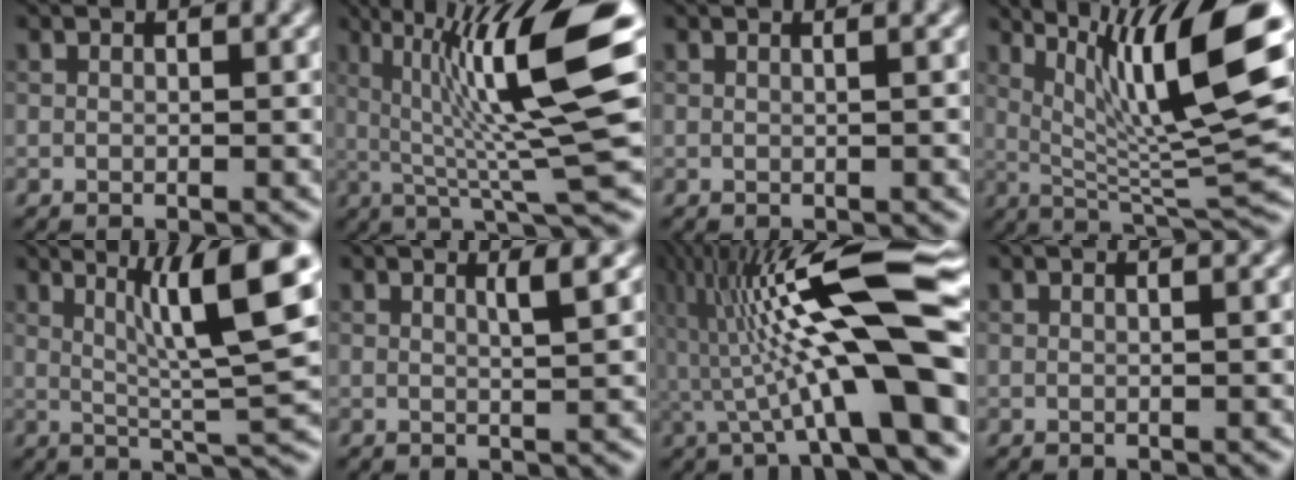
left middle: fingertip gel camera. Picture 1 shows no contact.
{"total": 12.6, "force": [2.5, 1.6, 12.3], "torque": [-0.187, 0.012, 0.045]}
{"total": 1.5, "force": [0.5, 0.7, 1.2], "torque": [-0.007, 0.001, -0.011]}
{"total": 11.8, "force": [4.1, 2.1, 10.8], "torque": [-0.170, 0.002, 0.079]}
{"total": 8.9, "force": [3.1, 1.2, 8.3], "torque": [-0.119, 0.009, 0.055]}
{"total": 1.7, "force": [0.7, 0.4, 1.5], "torque": [-0.017, 0.002, 0.008]}
{"total": 14.8, "force": [0.2, 2.7, 14.6], "torque": [-0.238, 0.033, 0.002]}
{"total": 0.9, "force": [0.3, 0.4, 0.7], "torque": [-0.007, 0.000, -0.007]}